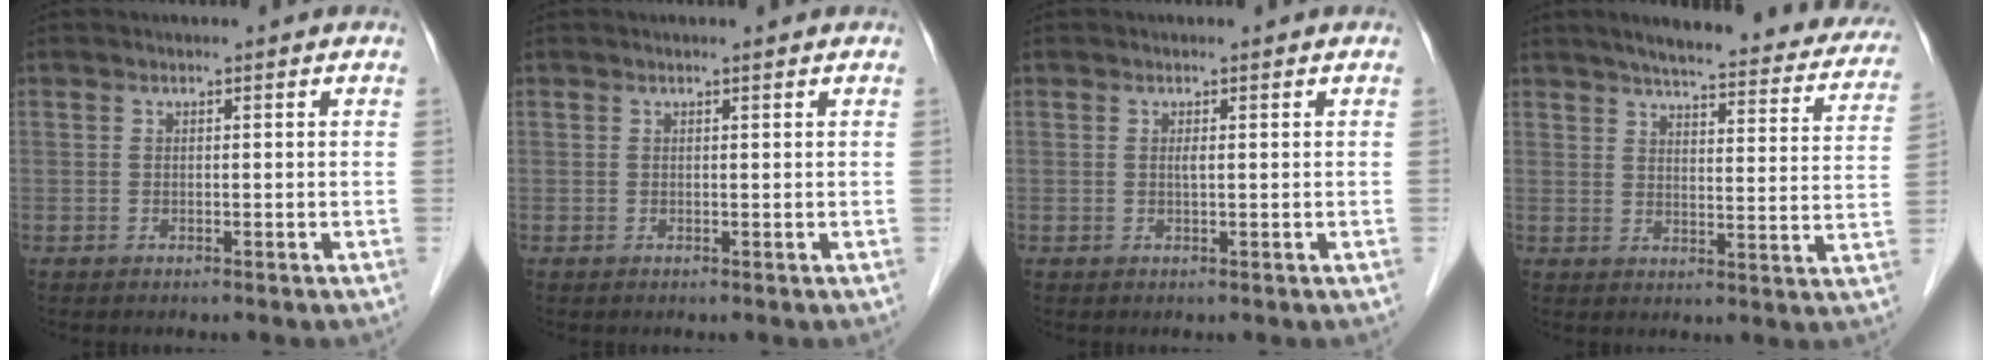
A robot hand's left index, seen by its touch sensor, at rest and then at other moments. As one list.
[{"total": 0.6, "force": [0.5, 0.0, 0.3], "torque": [-0.010, 0.002, 0.009]}, {"total": 0.7, "force": [0.2, 0.0, 0.7], "torque": [-0.016, 0.000, 0.003]}, {"total": 25.0, "force": [21.8, 4.7, 11.3], "torque": [-0.145, -0.018, 0.251]}]